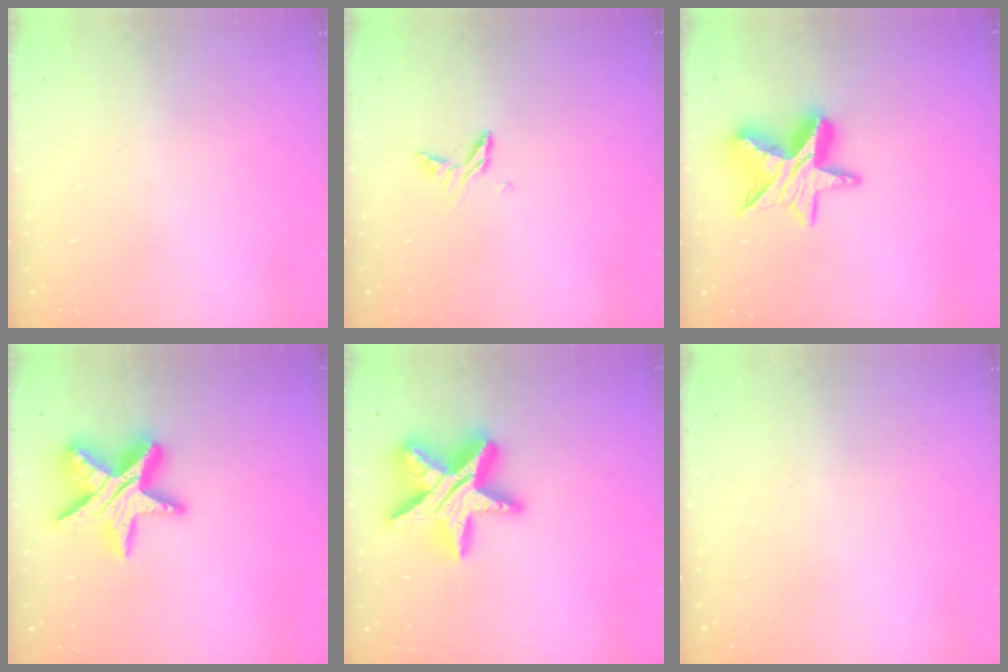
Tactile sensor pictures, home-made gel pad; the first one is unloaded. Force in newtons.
{"total": 6.9, "press": 6.8, "slide": 0.6}
{"total": 14.6, "press": 14.6, "slide": 1.3}
{"total": 18.1, "press": 18.0, "slide": 1.8}
{"total": 20.7, "press": 20.7, "slide": 1.7}
{"total": 0.0}